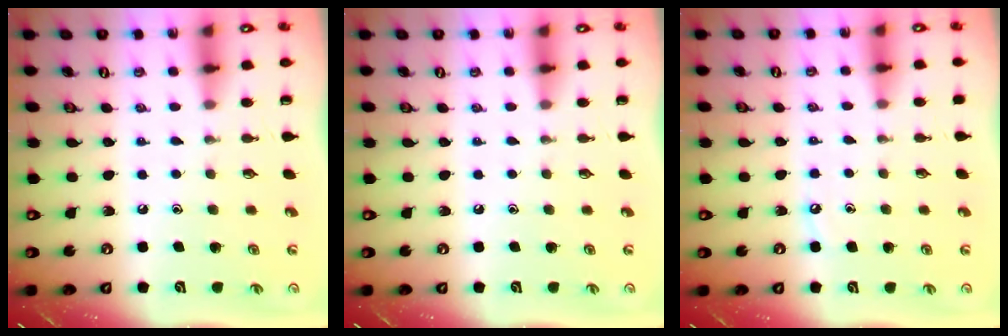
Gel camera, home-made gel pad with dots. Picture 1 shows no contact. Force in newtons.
{"total": 0.0}
{"total": 4.2, "press": 4.2, "slide": 0.6}